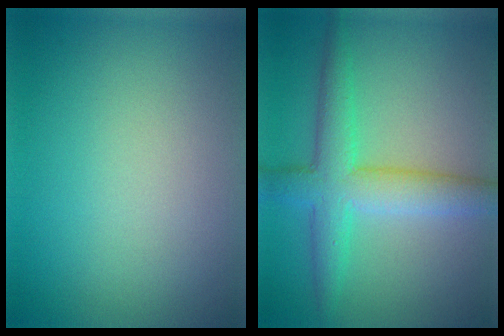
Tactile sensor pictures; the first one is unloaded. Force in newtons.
{"total": 5.5, "press": 5.5, "slide": 0.1}